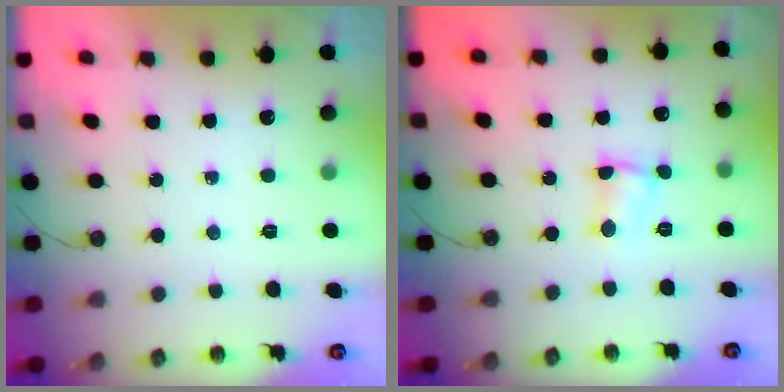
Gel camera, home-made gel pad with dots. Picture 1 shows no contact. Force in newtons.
{"total": 2.8, "press": 2.8, "slide": 0.3}